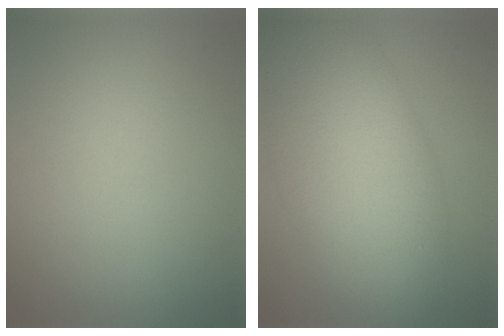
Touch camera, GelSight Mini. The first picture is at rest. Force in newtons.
{"total": 11.1, "press": 11.0, "slide": 0.8}